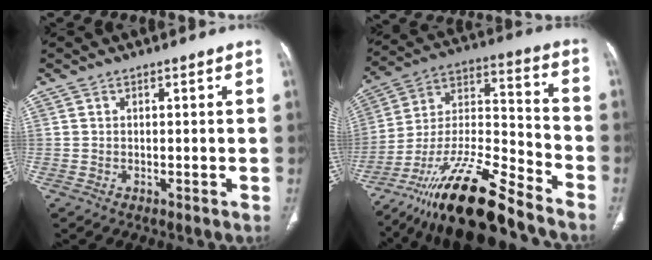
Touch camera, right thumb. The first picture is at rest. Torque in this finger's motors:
{"motor_torque": [3.26, 0.59, 1.07, -1.70, 0.19]}